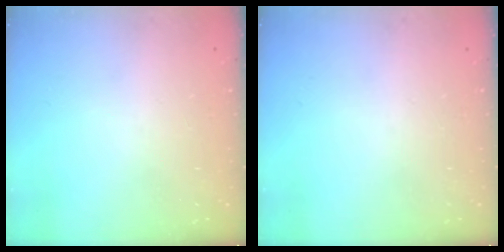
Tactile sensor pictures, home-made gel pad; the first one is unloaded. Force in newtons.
{"total": 0.0}